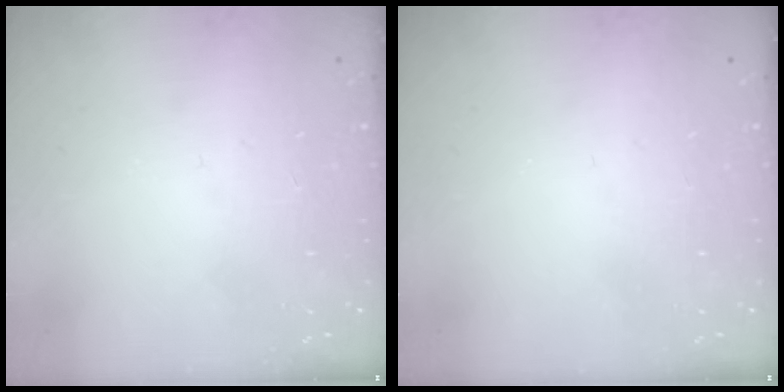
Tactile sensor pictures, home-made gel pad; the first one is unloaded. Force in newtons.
{"total": 0.0}